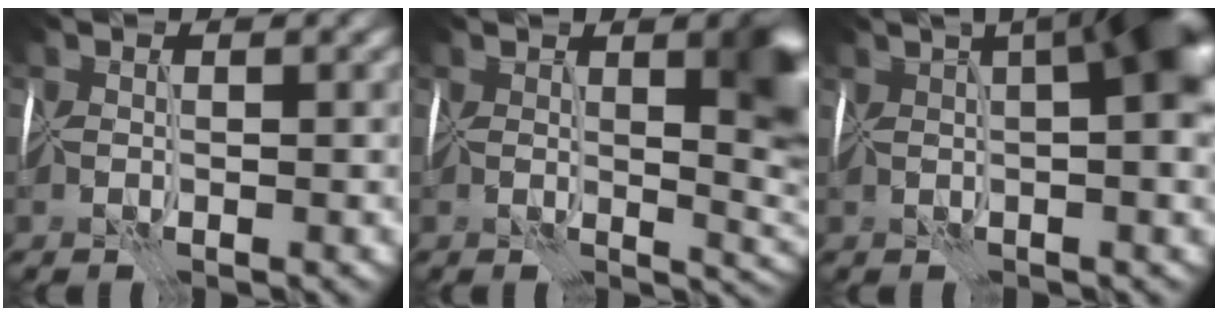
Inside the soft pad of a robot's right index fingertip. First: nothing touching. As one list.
[{"total": 7.3, "force": [1.5, 2.5, 6.7], "torque": [-0.065, 0.000, 0.026]}, {"total": 12.0, "force": [2.6, 4.9, 10.7], "torque": [-0.101, 0.038, 0.029]}]